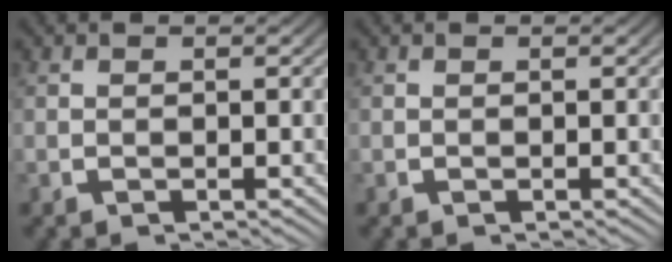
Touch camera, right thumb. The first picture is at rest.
{"total": 0.0}